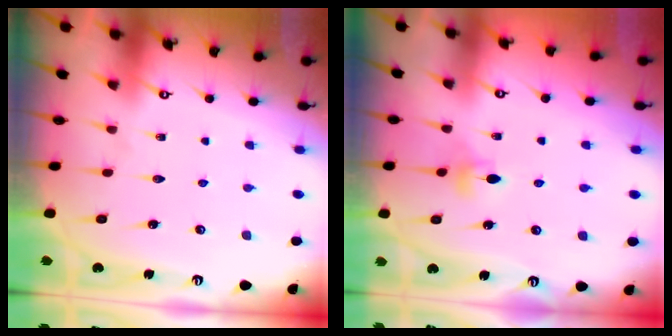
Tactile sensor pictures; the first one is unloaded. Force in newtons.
{"total": 4.0, "press": 3.9, "slide": 0.6}